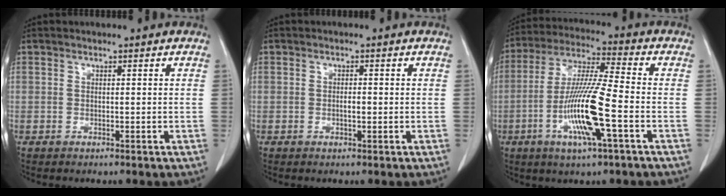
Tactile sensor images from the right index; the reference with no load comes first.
{"total": 1.2, "force": [-0.2, 0.4, 1.1], "torque": [-0.021, 0.001, -0.002]}
{"total": 13.6, "force": [-4.1, 0.4, 12.9], "torque": [-0.259, -0.011, -0.081]}